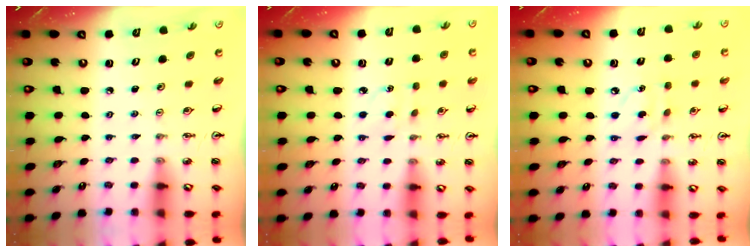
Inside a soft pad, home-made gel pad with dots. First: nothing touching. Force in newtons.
{"total": 3.9, "press": 3.8, "slide": 0.4}
{"total": 4.7, "press": 4.7, "slide": 0.1}